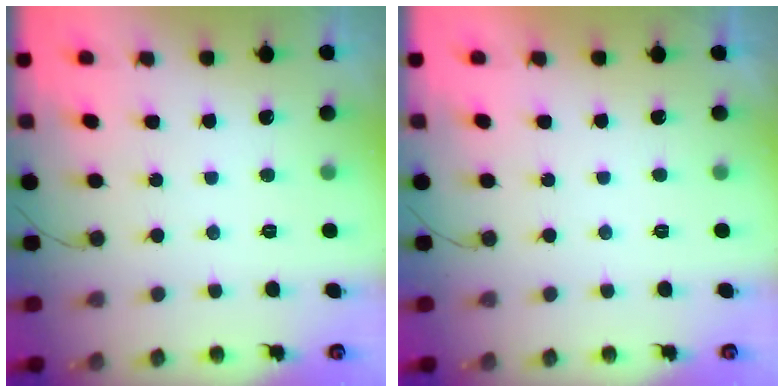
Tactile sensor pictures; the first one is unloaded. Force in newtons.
{"total": 2.2, "press": 2.1, "slide": 0.4}